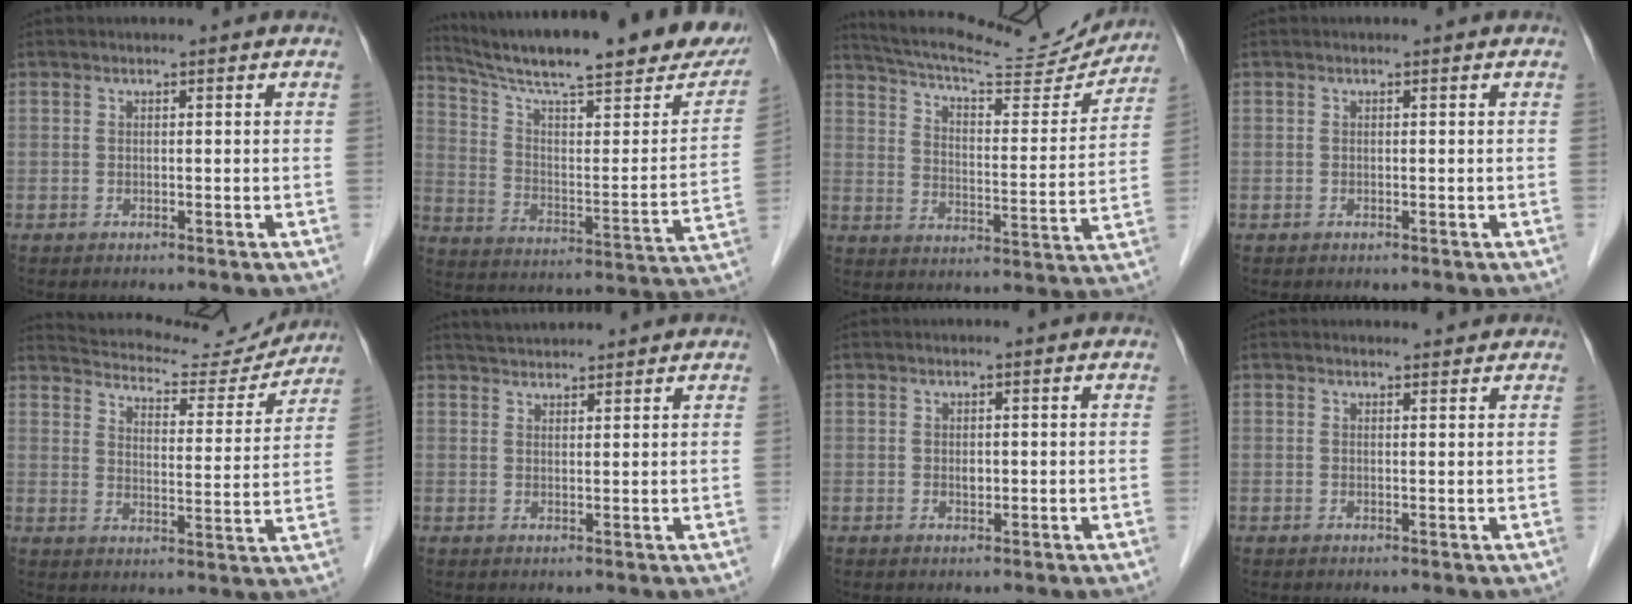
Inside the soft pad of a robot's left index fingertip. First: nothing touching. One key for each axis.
{"total": 28.6, "fx": 23.4, "fy": 3.7, "fz": 15.9, "tx": -0.254, "ty": -0.037, "tz": 0.323}
{"total": 20.0, "fx": 18.9, "fy": 2.4, "fz": 6.1, "tx": -0.103, "ty": -0.025, "tz": 0.260}
{"total": 0.0}
{"total": 15.7, "fx": 15.1, "fy": 3.4, "fz": 2.8, "tx": -0.035, "ty": -0.014, "tz": 0.193}
{"total": 4.9, "fx": 4.8, "fy": 0.7, "fz": 1.1, "tx": -0.023, "ty": 0.035, "tz": 0.077}
{"total": 0.8, "fx": 0.1, "fy": 0.6, "fz": 0.6, "tx": -0.010, "ty": 0.000, "tz": 0.001}
{"total": 2.5, "fx": 2.4, "fy": 0.5, "fz": 0.2, "tx": -0.008, "ty": 0.006, "tz": 0.029}